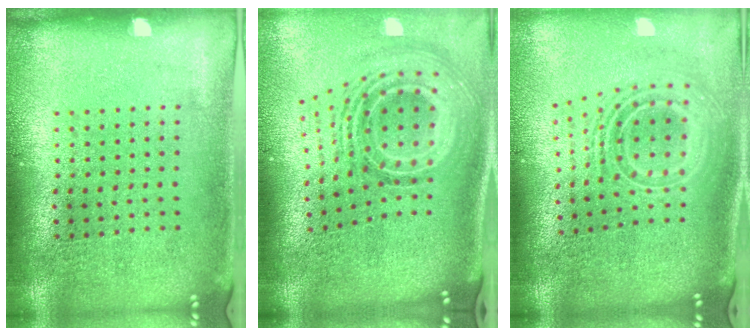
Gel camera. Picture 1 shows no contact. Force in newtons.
{"total": 2.2, "press": 1.6, "slide": 1.6}
{"total": 2.5, "press": 1.7, "slide": 1.8}